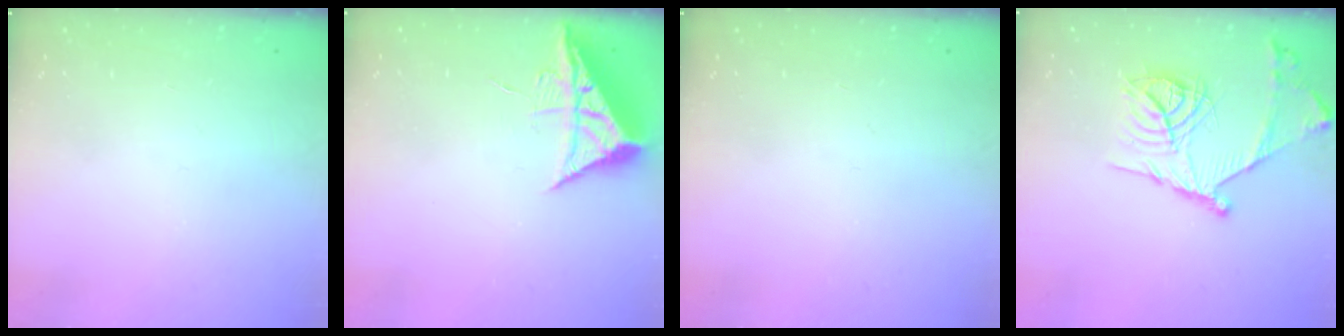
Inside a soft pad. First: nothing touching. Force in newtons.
{"total": 7.7, "press": 7.7, "slide": 0.4}
{"total": 0.0}
{"total": 18.4, "press": 18.4, "slide": 1.3}